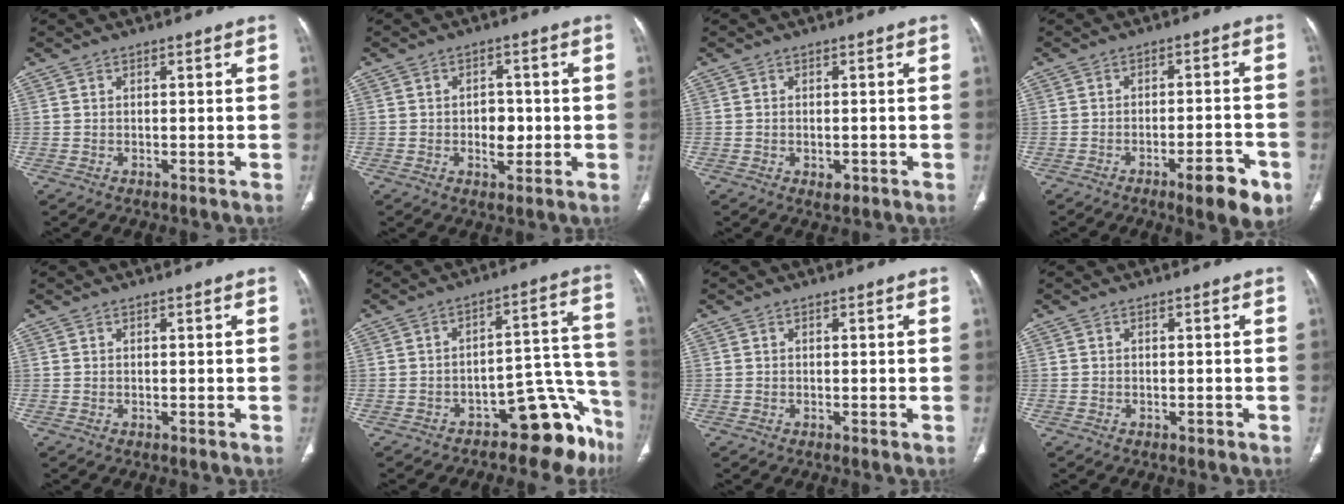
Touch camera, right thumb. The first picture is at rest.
{"total": 4.4, "force": [-0.5, 3.0, 3.1], "torque": [-0.023, 0.005, -0.006]}
{"total": 2.0, "force": [-0.8, 1.3, 1.4], "torque": [-0.016, 0.002, -0.007]}
{"total": 8.6, "force": [-4.7, 2.4, 6.8], "torque": [-0.081, 0.023, -0.061]}
{"total": 0.0}
{"total": 11.9, "force": [-9.0, 5.0, 5.9], "torque": [-0.006, 0.134, -0.135]}
{"total": 0.0}
{"total": 0.5, "force": [-0.3, 0.3, 0.2], "torque": [-0.001, 0.001, -0.009]}